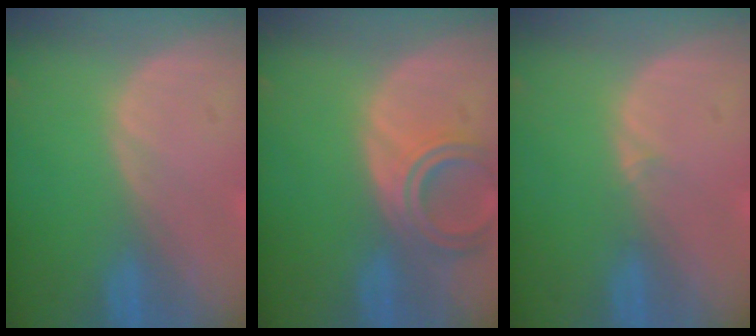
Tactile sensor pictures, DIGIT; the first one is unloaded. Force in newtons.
{"total": 5.9, "press": 5.3, "slide": 2.6}
{"total": 0.9, "press": 0.5, "slide": 0.7}